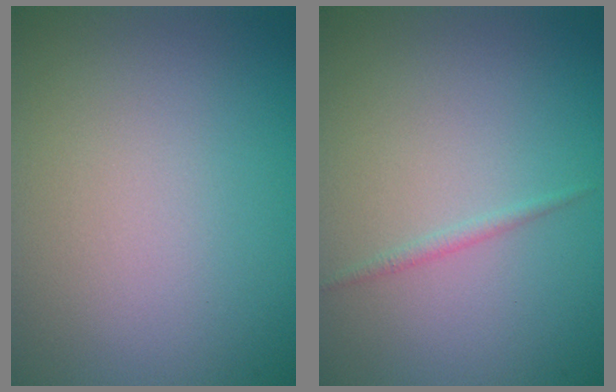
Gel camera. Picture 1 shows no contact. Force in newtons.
{"total": 0.7, "press": 0.7, "slide": 0.1}